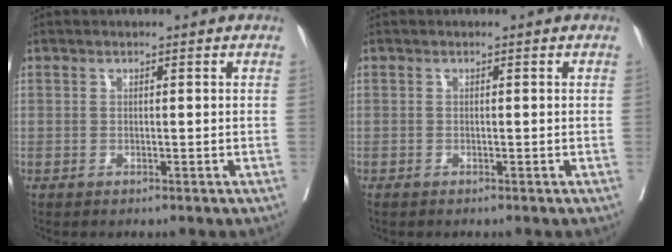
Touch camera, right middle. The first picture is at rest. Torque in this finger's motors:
{"motor_torque": [0.96, -1.02, 0.27, 0.08]}